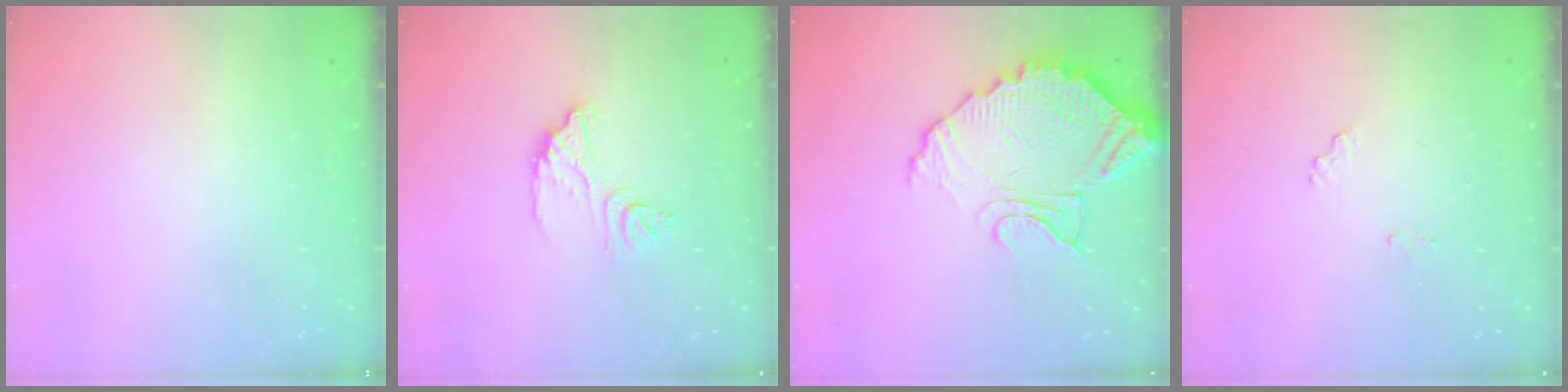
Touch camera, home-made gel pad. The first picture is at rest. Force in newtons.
{"total": 11.1, "press": 11.0, "slide": 1.0}
{"total": 13.9, "press": 13.9, "slide": 1.2}
{"total": 7.2, "press": 7.1, "slide": 0.4}